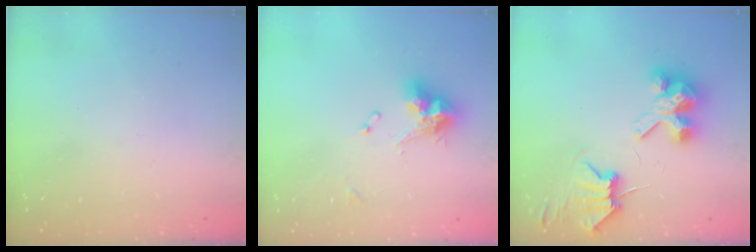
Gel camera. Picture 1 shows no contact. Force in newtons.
{"total": 9.9, "press": 9.8, "slide": 1.1}
{"total": 6.3, "press": 6.3, "slide": 0.8}